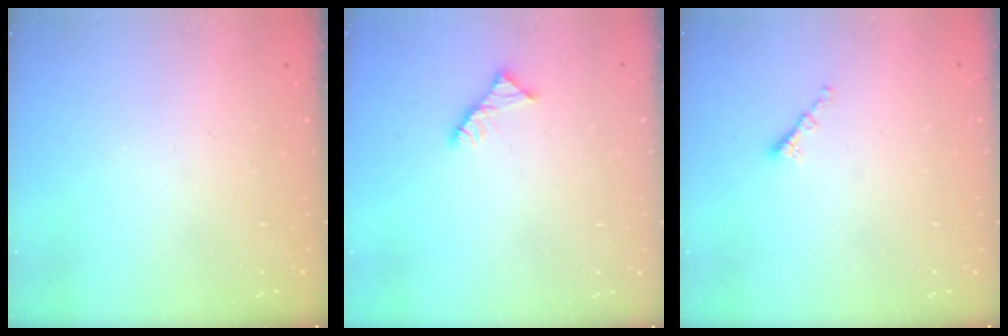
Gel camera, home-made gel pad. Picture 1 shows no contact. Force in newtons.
{"total": 2.9, "press": 2.9, "slide": 0.4}
{"total": 1.4, "press": 1.3, "slide": 0.5}